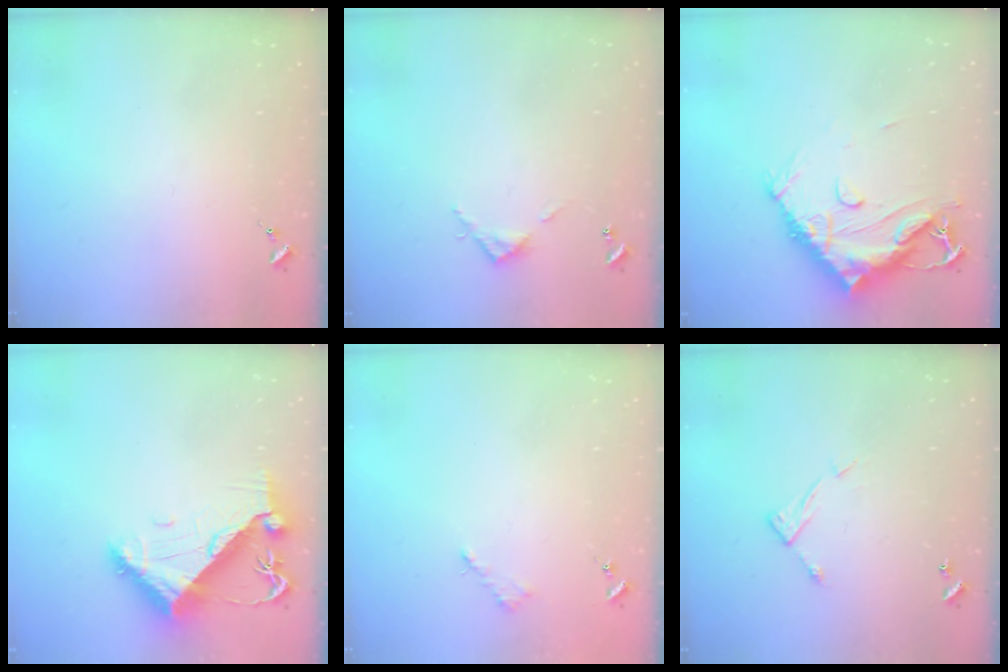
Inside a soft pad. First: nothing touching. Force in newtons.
{"total": 3.9, "press": 3.9, "slide": 0.3}
{"total": 14.9, "press": 14.8, "slide": 1.4}
{"total": 10.5, "press": 10.4, "slide": 1.3}
{"total": 2.6, "press": 2.5, "slide": 0.3}
{"total": 6.4, "press": 6.4, "slide": 0.3}